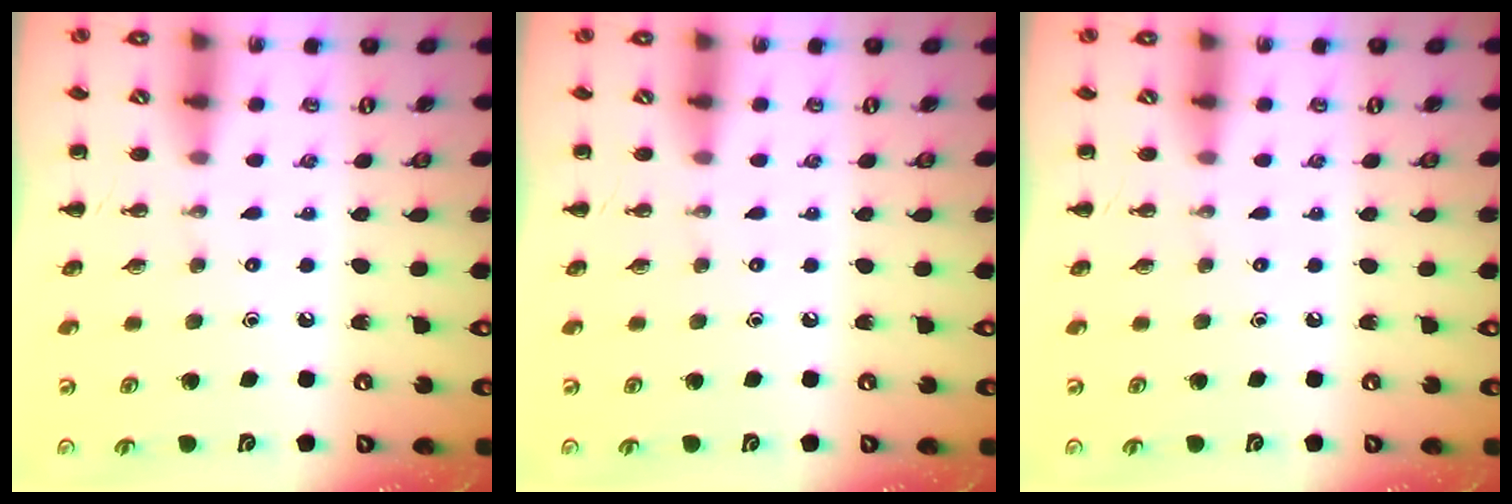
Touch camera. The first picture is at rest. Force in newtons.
{"total": 0.0}
{"total": 0.0}